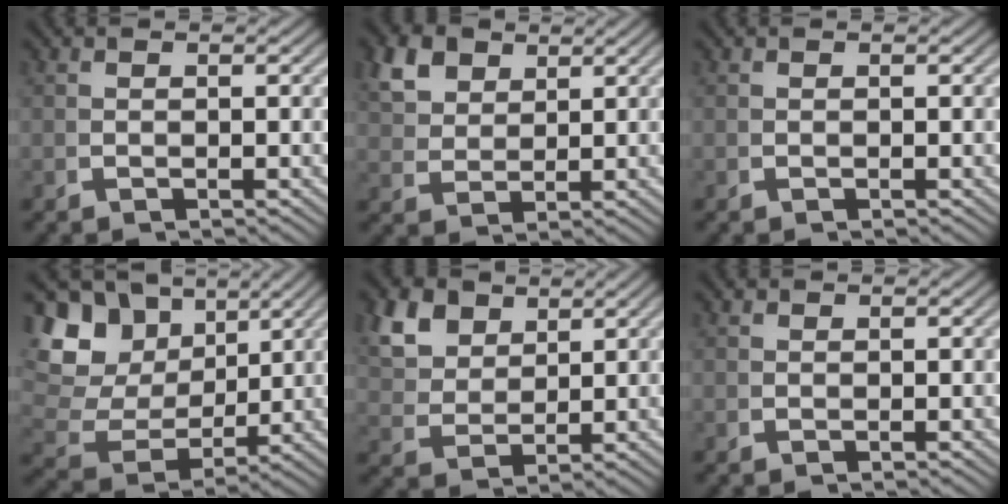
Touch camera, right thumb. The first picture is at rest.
{"total": 5.2, "force": [3.4, 3.1, 2.6], "torque": [-0.051, 0.000, 0.069]}
{"total": 0.0}
{"total": 11.6, "force": [2.1, 8.9, 7.1], "torque": [-0.164, -0.023, 0.041]}
{"total": 6.2, "force": [3.3, 4.0, 3.4], "torque": [-0.081, -0.011, 0.071]}
{"total": 0.7, "force": [0.5, 0.4, 0.0], "torque": [0.002, 0.000, 0.011]}